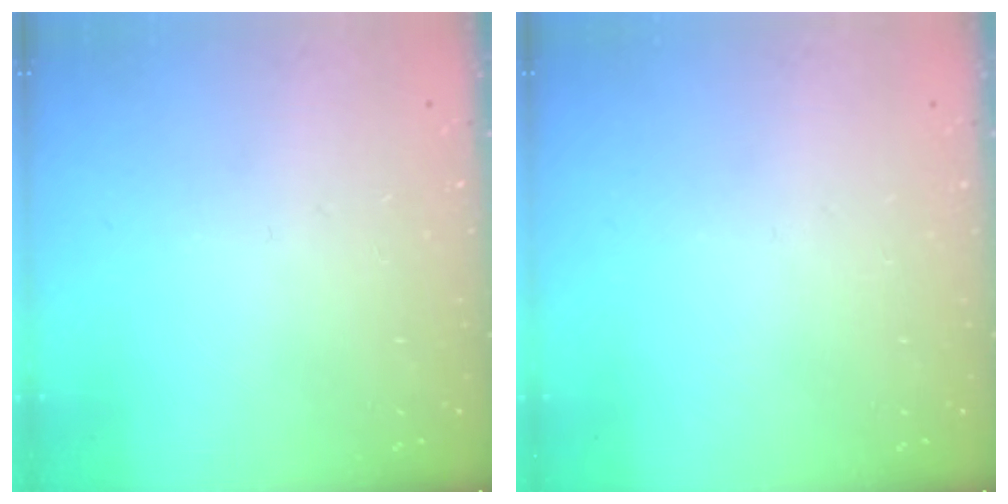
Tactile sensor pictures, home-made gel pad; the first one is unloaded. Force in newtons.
{"total": 0.0}